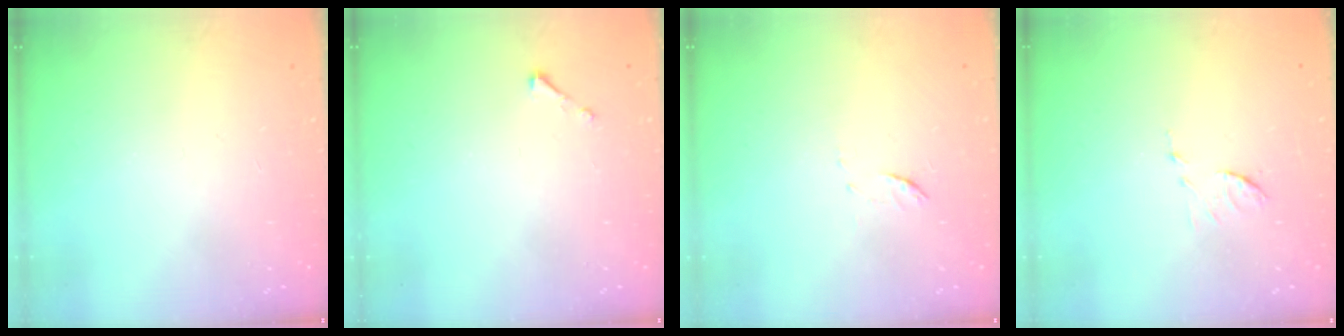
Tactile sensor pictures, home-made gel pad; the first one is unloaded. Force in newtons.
{"total": 2.5, "press": 2.5, "slide": 0.3}
{"total": 5.2, "press": 5.1, "slide": 0.7}
{"total": 6.2, "press": 6.2, "slide": 0.2}